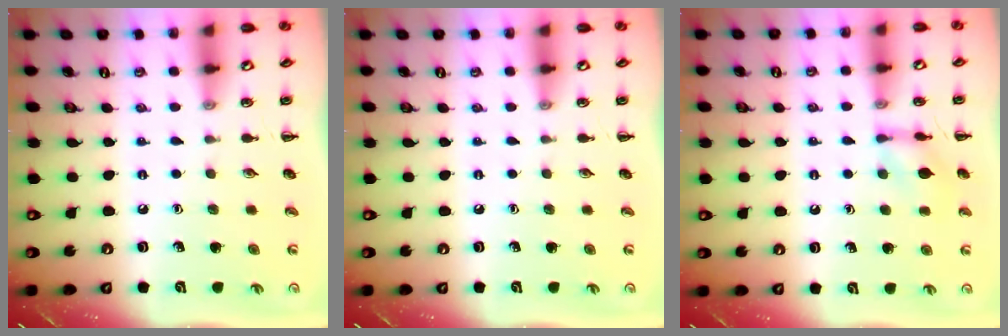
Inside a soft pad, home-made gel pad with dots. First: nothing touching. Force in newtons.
{"total": 0.0}
{"total": 8.4, "press": 8.4, "slide": 0.3}